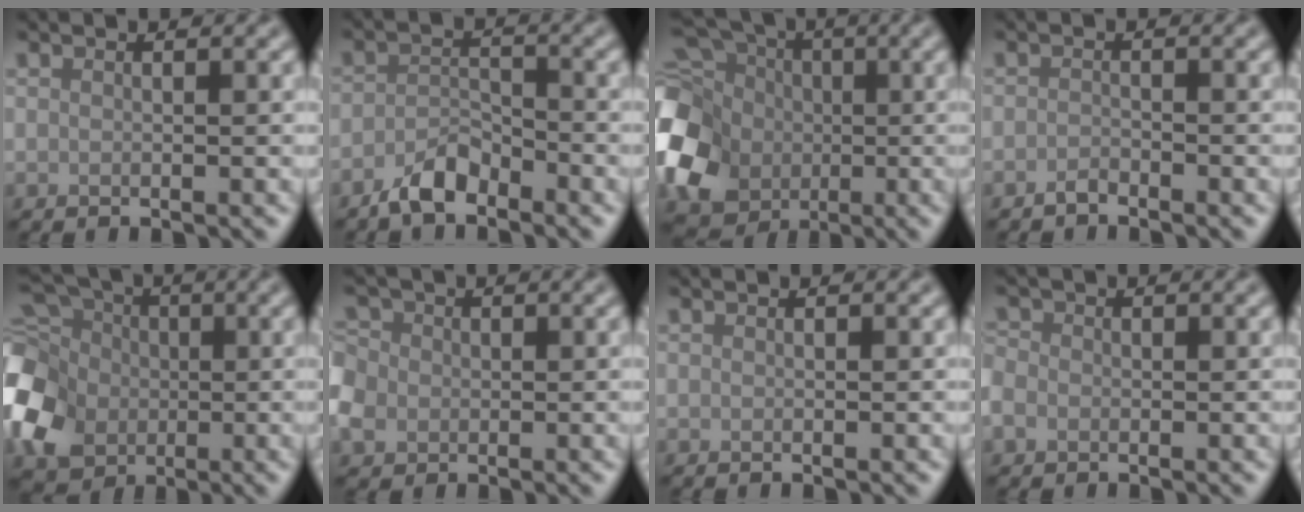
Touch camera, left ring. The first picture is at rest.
{"total": 2.9, "force": [-2.3, 1.1, 1.4], "torque": [-0.026, 0.007, -0.049]}
{"total": 13.4, "force": [-2.2, 11.0, 7.4], "torque": [-0.170, 0.002, -0.055]}
{"total": 0.9, "force": [-0.8, 0.3, 0.3], "torque": [-0.007, 0.001, -0.018]}
{"total": 10.5, "force": [-1.5, 8.1, 6.5], "torque": [-0.164, 0.000, -0.038]}
{"total": 5.1, "force": [-1.0, 4.3, 2.5], "torque": [-0.060, 0.002, -0.030]}
{"total": 0.0}
{"total": 1.5, "force": [-0.5, 1.4, 0.5], "torque": [-0.007, -0.001, -0.017]}